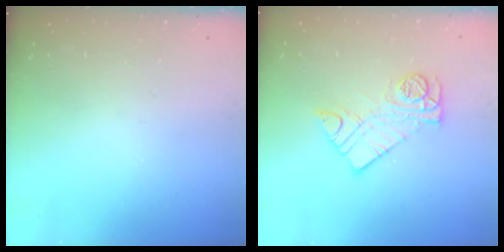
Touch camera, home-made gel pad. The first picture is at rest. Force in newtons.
{"total": 10.7, "press": 10.7, "slide": 0.6}